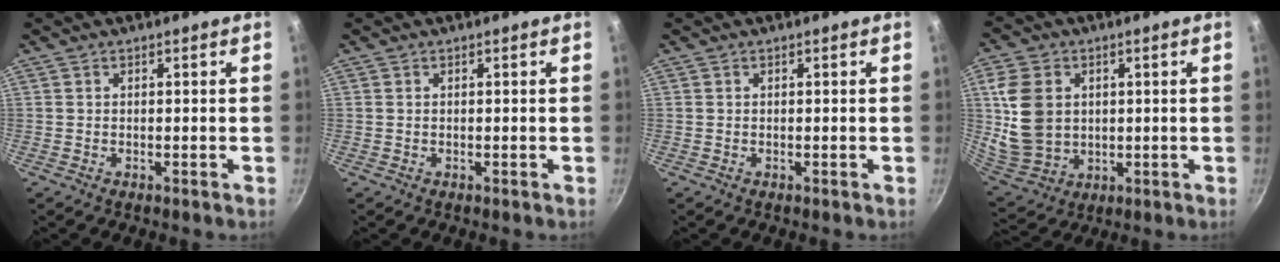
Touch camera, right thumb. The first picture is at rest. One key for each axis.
{"total": 0.0}
{"total": 0.0}
{"total": 13.2, "fx": 2.1, "fy": 10.3, "fz": 7.9, "tx": -0.140, "ty": -0.009, "tz": 0.057}